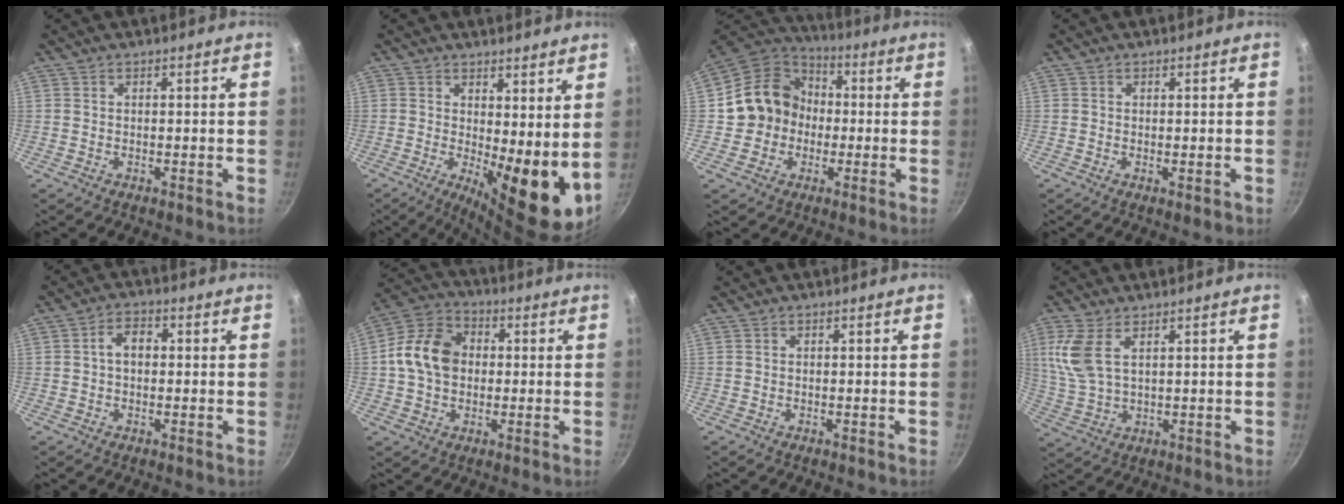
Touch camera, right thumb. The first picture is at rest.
{"total": 11.4, "force": [1.1, 4.0, 10.6], "torque": [-0.123, -0.025, 0.024]}
{"total": 13.3, "force": [-0.8, 12.0, 5.6], "torque": [-0.059, 0.040, -0.025]}
{"total": 0.9, "force": [-0.2, 0.2, 0.8], "torque": [-0.012, -0.003, -0.004]}
{"total": 4.3, "force": [0.3, 2.9, 3.1], "torque": [-0.039, 0.014, -0.002]}
{"total": 12.3, "force": [0.3, 9.5, 7.7], "torque": [-0.110, 0.022, -0.013]}
{"total": 0.0}
{"total": 8.0, "force": [3.1, 3.9, 6.2], "torque": [-0.134, -0.011, 0.071]}